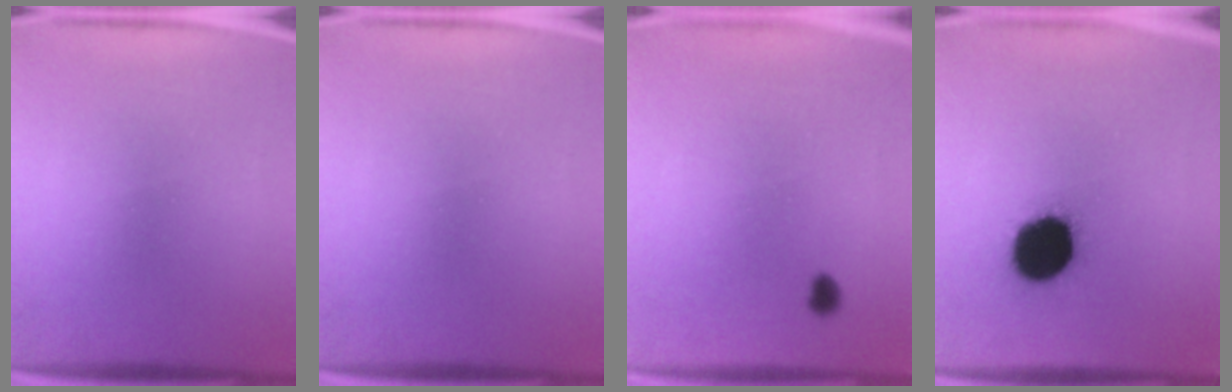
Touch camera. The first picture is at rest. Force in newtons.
{"total": 0.0}
{"total": 1.3}
{"total": 19.1}